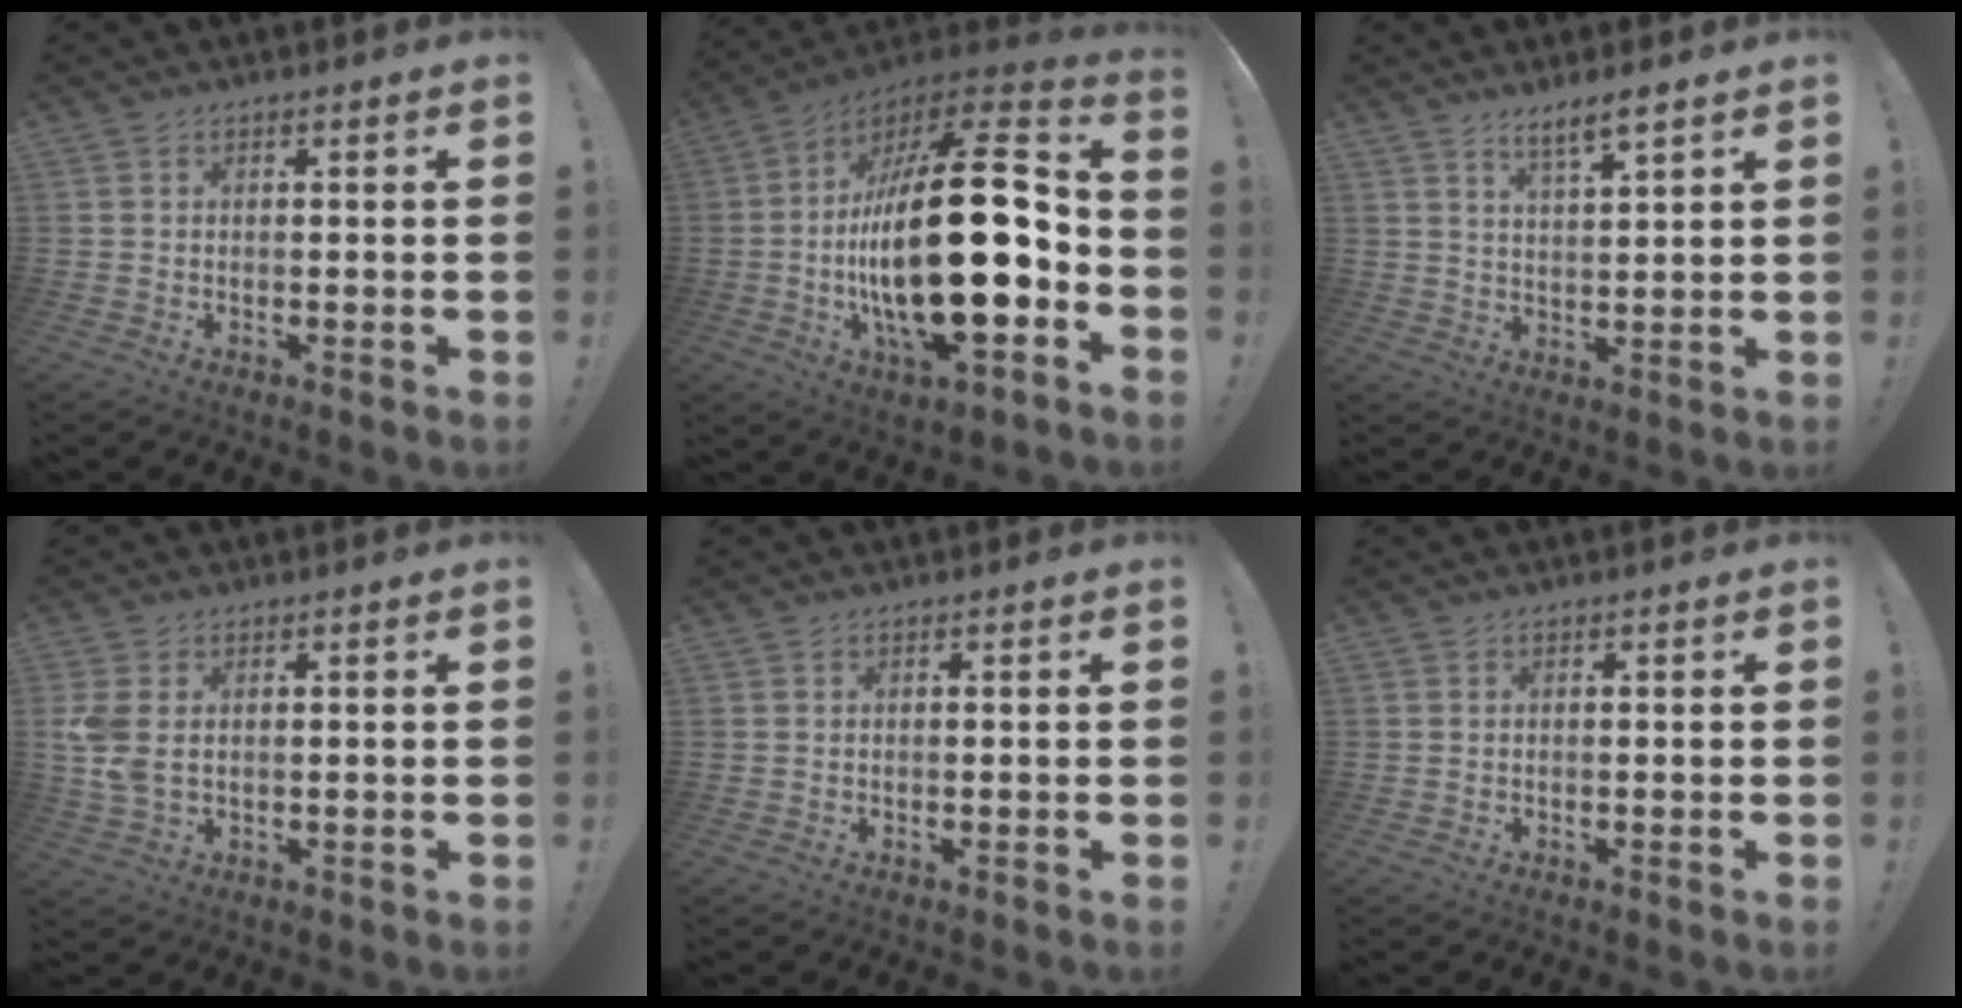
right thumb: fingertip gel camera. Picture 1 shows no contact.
{"total": 31.8, "force": [-3.3, 11.5, 29.5], "torque": [-0.508, 0.006, -0.055]}
{"total": 5.6, "force": [4.5, 0.5, 3.3], "torque": [-0.057, -0.025, 0.075]}
{"total": 5.7, "force": [1.1, 3.5, 4.3], "torque": [-0.092, 0.003, 0.022]}
{"total": 0.0}
{"total": 0.0}